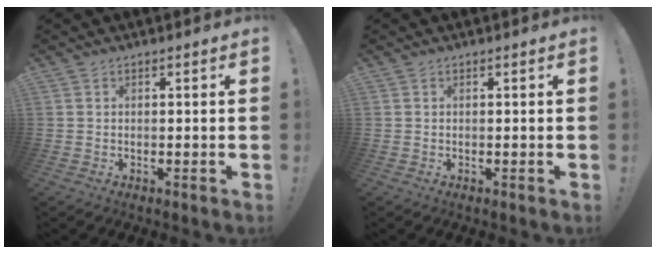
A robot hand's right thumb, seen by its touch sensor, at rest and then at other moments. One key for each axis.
{"total": 0.0}